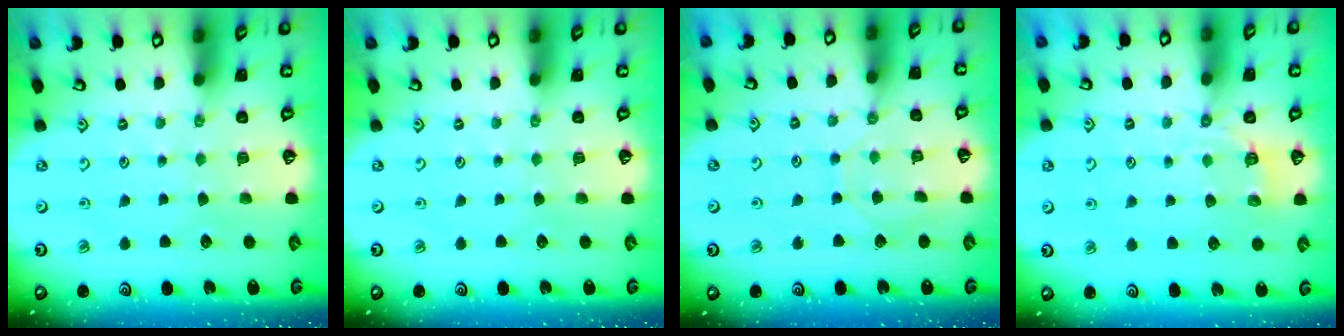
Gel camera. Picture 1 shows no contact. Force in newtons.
{"total": 0.0}
{"total": 6.9, "press": 6.9, "slide": 0.7}
{"total": 3.6, "press": 2.8, "slide": 2.1}